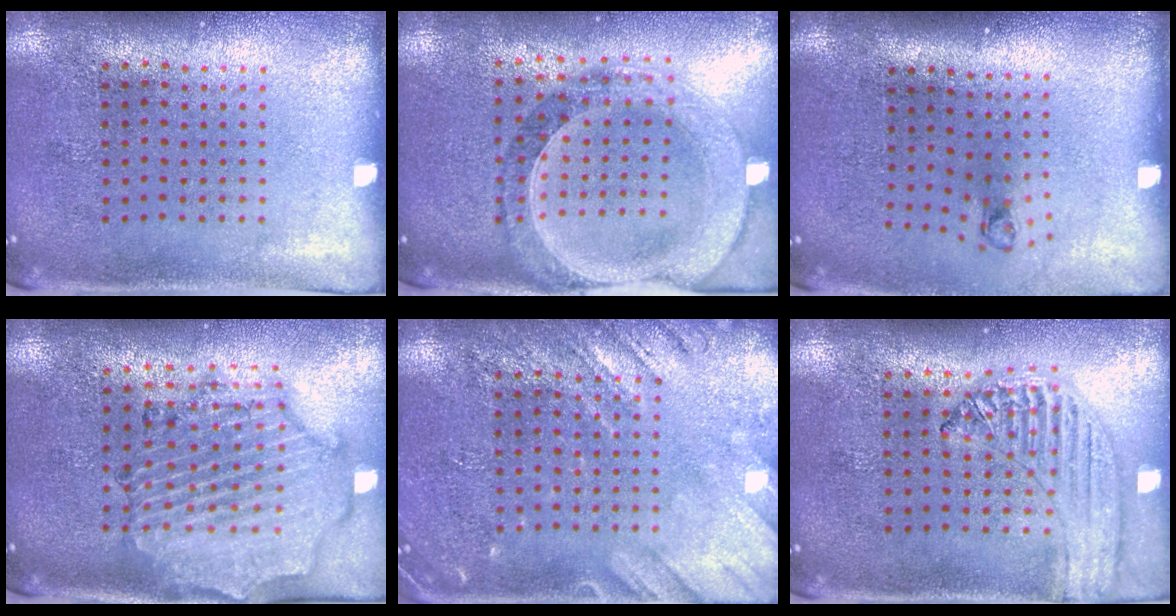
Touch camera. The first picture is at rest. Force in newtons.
{"total": 1.4, "press": 1.4, "slide": 0.3}
{"total": 0.8, "press": 0.3, "slide": 0.7}
{"total": 1.6, "press": 1.6, "slide": 0.4}
{"total": 2.9, "press": 2.8, "slide": 0.3}
{"total": 1.2, "press": 1.2, "slide": 0.1}